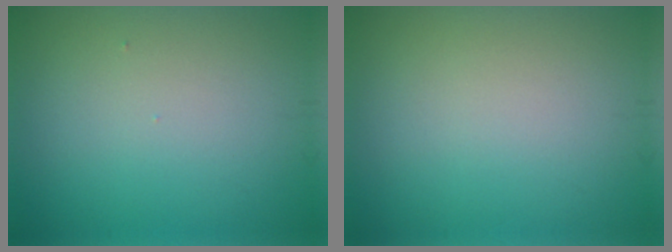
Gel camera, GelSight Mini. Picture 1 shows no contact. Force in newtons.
{"total": 0.0}